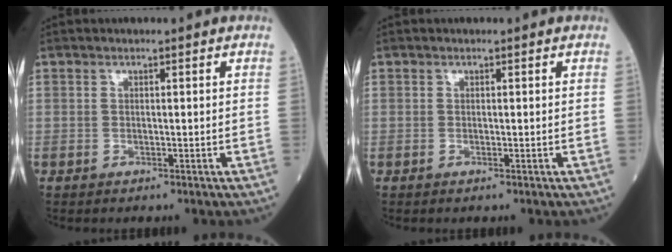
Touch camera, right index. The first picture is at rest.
{"total": 0.0}